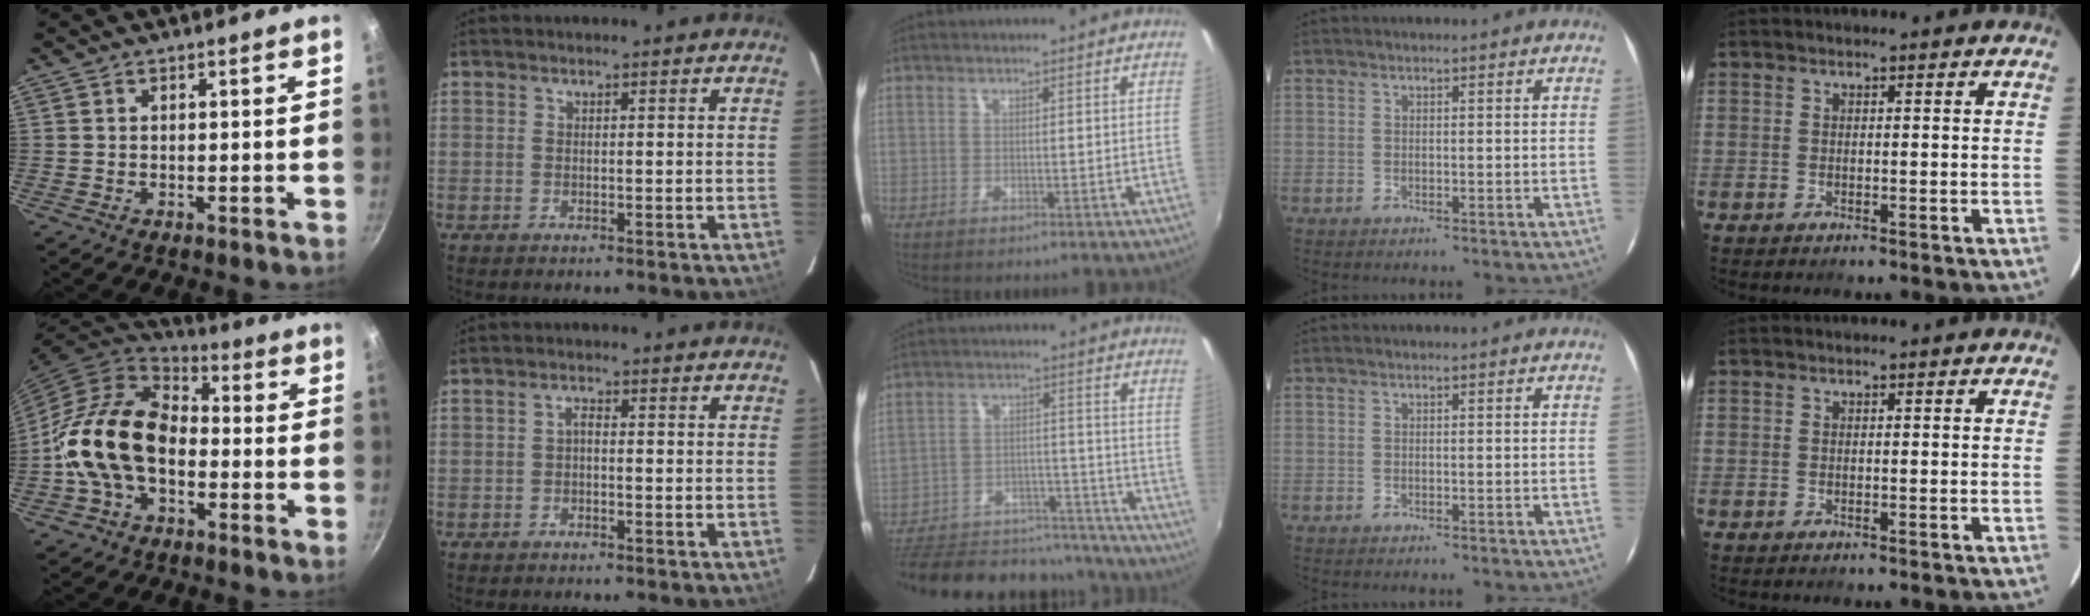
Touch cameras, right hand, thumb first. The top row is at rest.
{"thumb": {"total": 16.8, "force": [-2.7, 11.8, 11.6], "torque": [-0.185, 0.041, -0.062]}, "index": {"total": 1.2, "force": [-0.7, 0.6, 0.7], "torque": [-0.014, 0.005, -0.014]}, "middle": {"total": 21.7, "force": [-18.8, 8.5, 6.8], "torque": [-0.142, 0.034, -0.243]}}